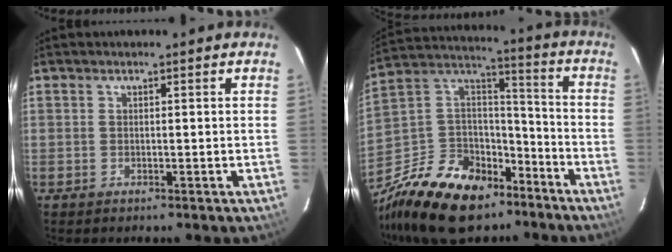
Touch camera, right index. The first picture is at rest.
{"total": 22.4, "force": [-14.6, 13.6, 10.1], "torque": [-0.241, 0.049, -0.231]}